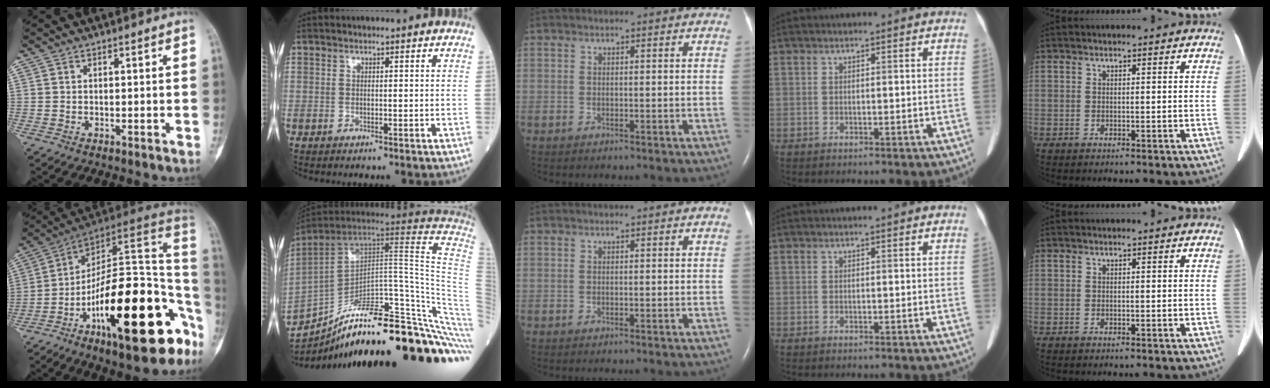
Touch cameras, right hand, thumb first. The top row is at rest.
{"thumb": {"total": 28.9, "force": [-9.8, 10.2, 25.2], "torque": [-0.312, 0.063, -0.149]}, "index": {"total": 34.8, "force": [-24.0, 4.5, 24.8], "torque": [-0.269, -0.012, -0.334]}}